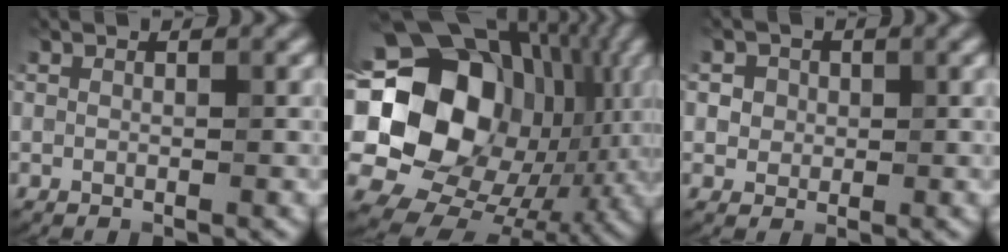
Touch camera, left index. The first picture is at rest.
{"total": 19.1, "force": [2.3, 15.1, 11.5], "torque": [-0.217, 0.002, 0.056]}
{"total": 3.1, "force": [1.0, 2.6, 1.2], "torque": [-0.017, 0.007, 0.013]}